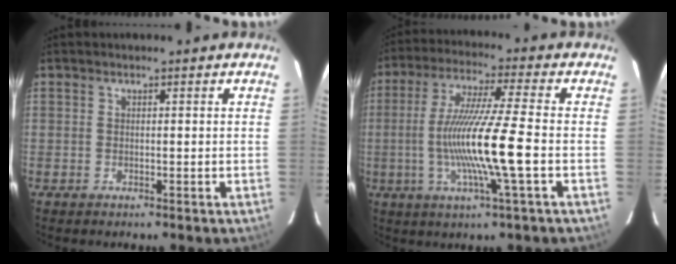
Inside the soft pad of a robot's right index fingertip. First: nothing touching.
{"total": 13.9, "force": [-3.0, -1.0, 13.5], "torque": [-0.257, -0.011, -0.053]}